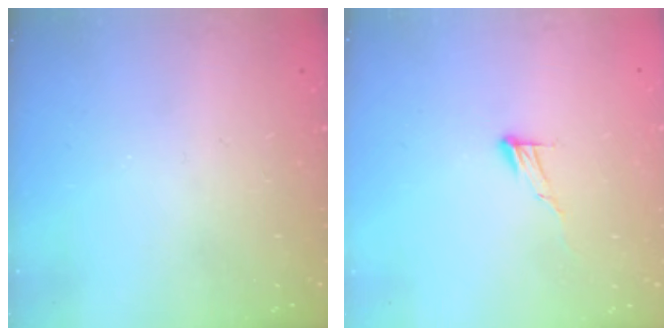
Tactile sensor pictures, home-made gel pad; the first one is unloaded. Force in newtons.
{"total": 6.5, "press": 6.5, "slide": 0.4}